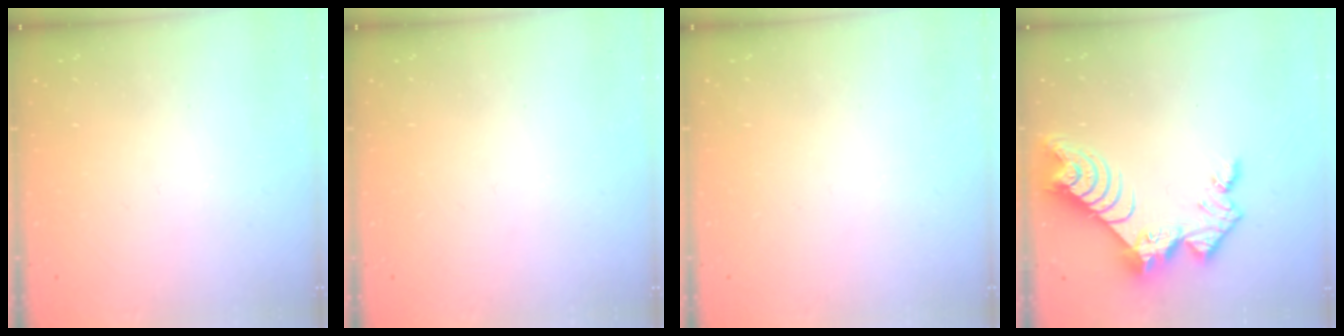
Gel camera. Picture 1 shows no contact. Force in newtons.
{"total": 0.0}
{"total": 0.0}
{"total": 12.5, "press": 12.5, "slide": 1.2}